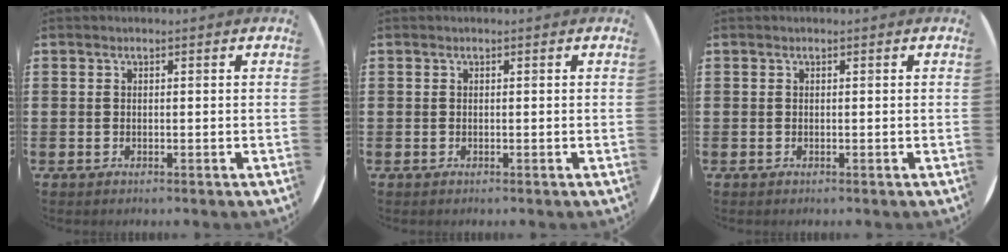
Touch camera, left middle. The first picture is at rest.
{"total": 0.0}
{"total": 0.0}